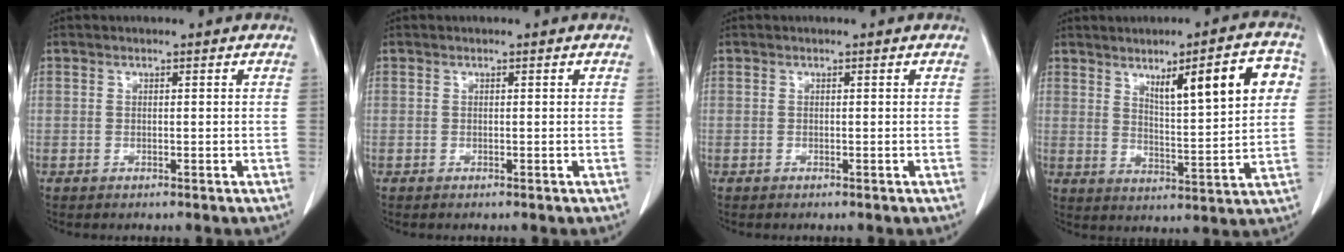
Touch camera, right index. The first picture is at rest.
{"total": 0.0}
{"total": 0.0}
{"total": 12.1, "force": [4.8, 1.8, 11.0], "torque": [-0.160, 0.009, 0.074]}